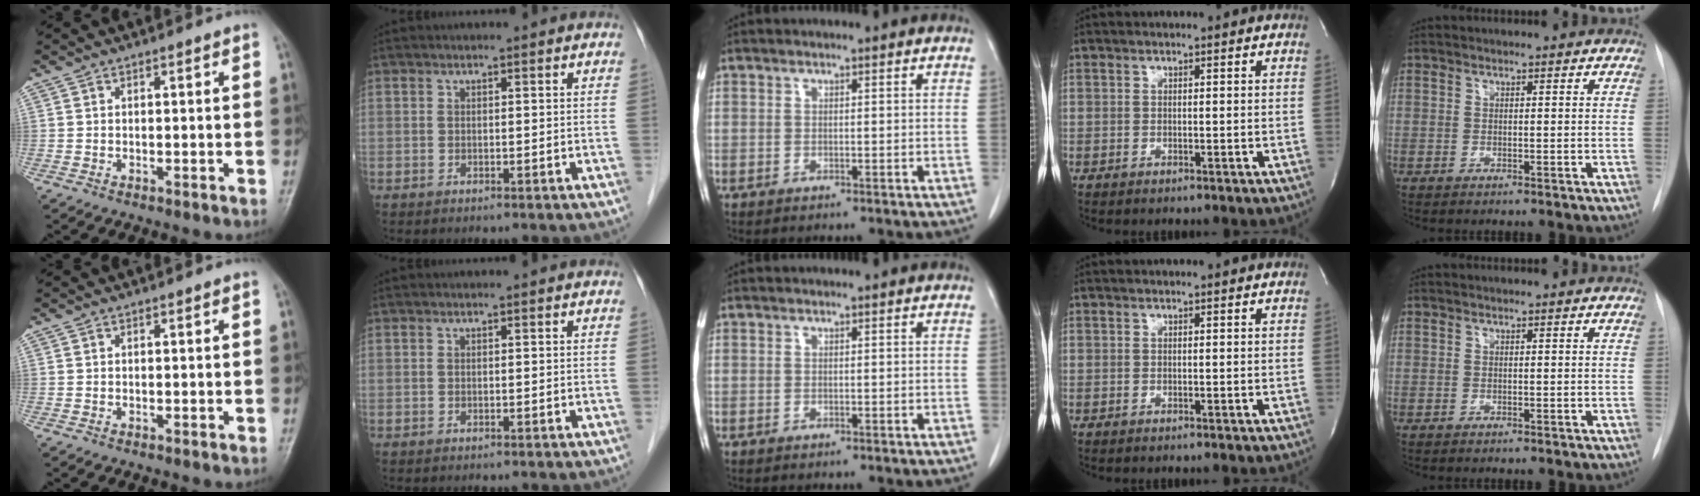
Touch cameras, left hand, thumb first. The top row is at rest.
{}